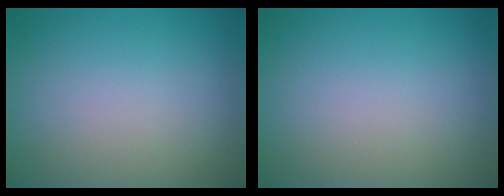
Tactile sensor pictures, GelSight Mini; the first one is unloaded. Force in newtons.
{"total": 0.0}